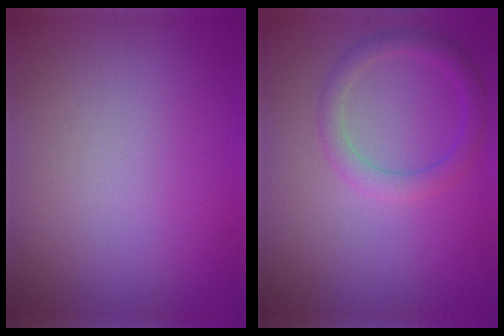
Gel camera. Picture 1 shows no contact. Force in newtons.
{"total": 2.4, "press": 2.4, "slide": 0.1}